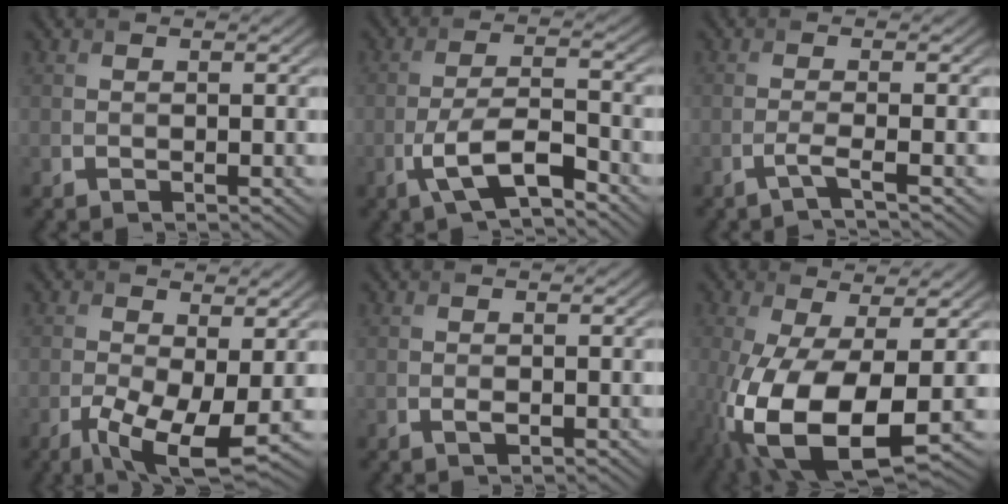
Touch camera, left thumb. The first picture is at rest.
{"total": 7.0, "force": [-3.9, 2.1, 5.5], "torque": [-0.111, 0.003, -0.077]}
{"total": 2.1, "force": [-1.1, 0.1, 1.8], "torque": [-0.029, 0.006, -0.037]}
{"total": 8.0, "force": [-2.9, 3.0, 6.8], "torque": [-0.141, -0.019, -0.048]}
{"total": 0.9, "force": [-0.3, 0.3, 0.8], "torque": [-0.017, -0.003, -0.005]}
{"total": 14.2, "force": [-3.9, 6.2, 12.2], "torque": [-0.280, -0.045, -0.056]}